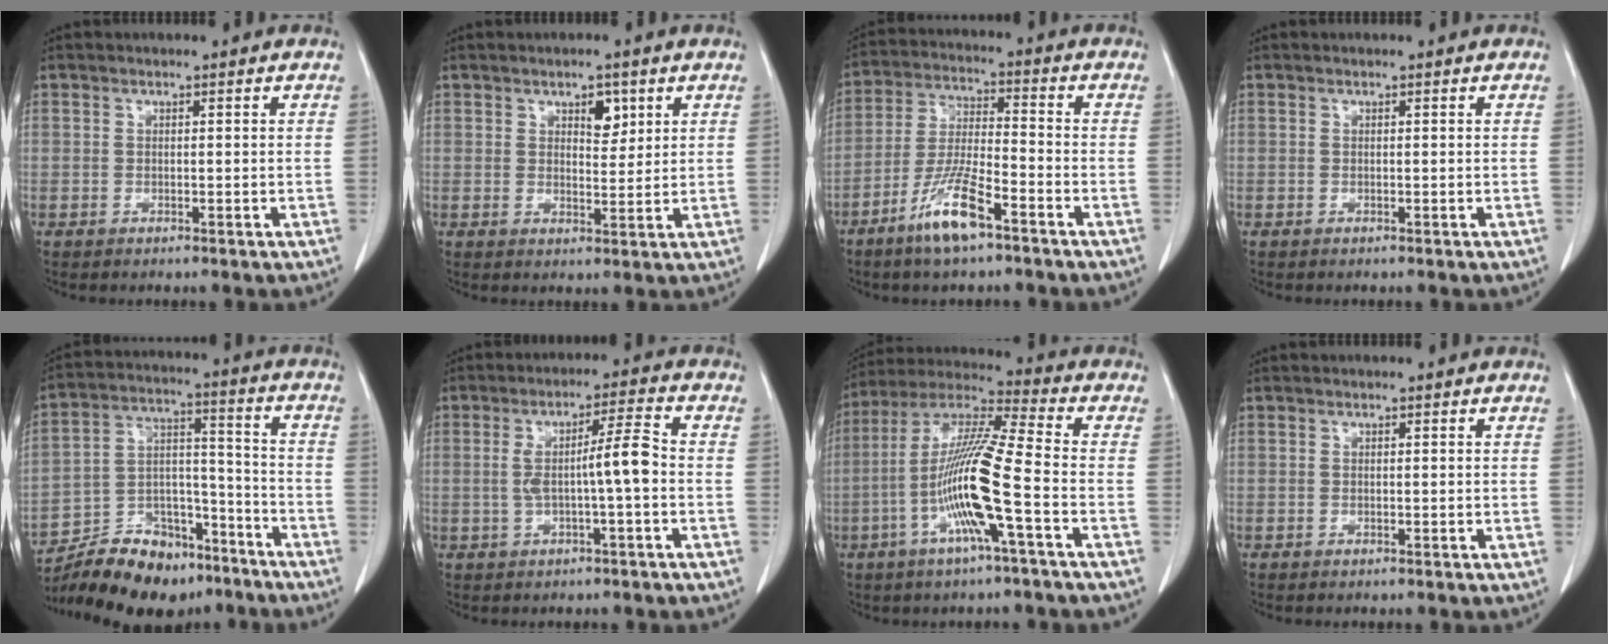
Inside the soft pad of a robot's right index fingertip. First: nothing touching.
{"total": 3.6, "force": [1.9, 1.7, 2.5], "torque": [-0.035, -0.002, 0.030]}
{"total": 9.9, "force": [-6.1, 1.4, 7.7], "torque": [-0.158, -0.015, -0.116]}
{"total": 0.0}
{"total": 16.4, "force": [-13.7, 6.6, 5.9], "torque": [-0.101, 0.039, -0.226]}
{"total": 6.5, "force": [-0.7, 0.0, 6.5], "torque": [-0.115, 0.017, -0.008]}
{"total": 14.6, "force": [-4.3, -0.3, 13.9], "torque": [-0.282, 0.000, -0.091]}
{"total": 0.0}